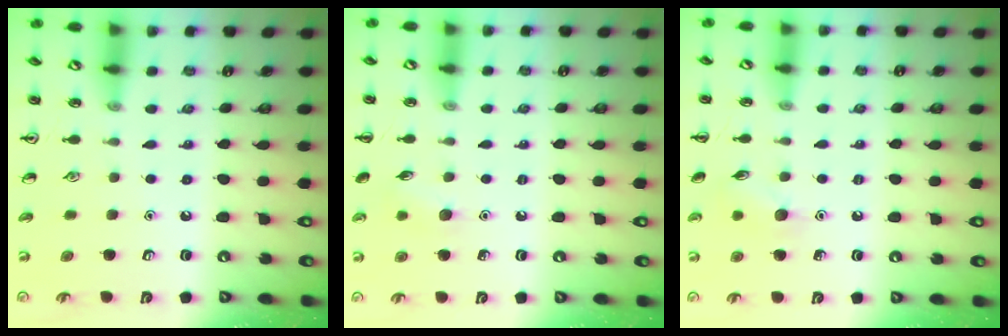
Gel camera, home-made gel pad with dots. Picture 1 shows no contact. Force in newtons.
{"total": 7.3, "press": 7.1, "slide": 1.6}
{"total": 7.0, "press": 6.8, "slide": 1.6}